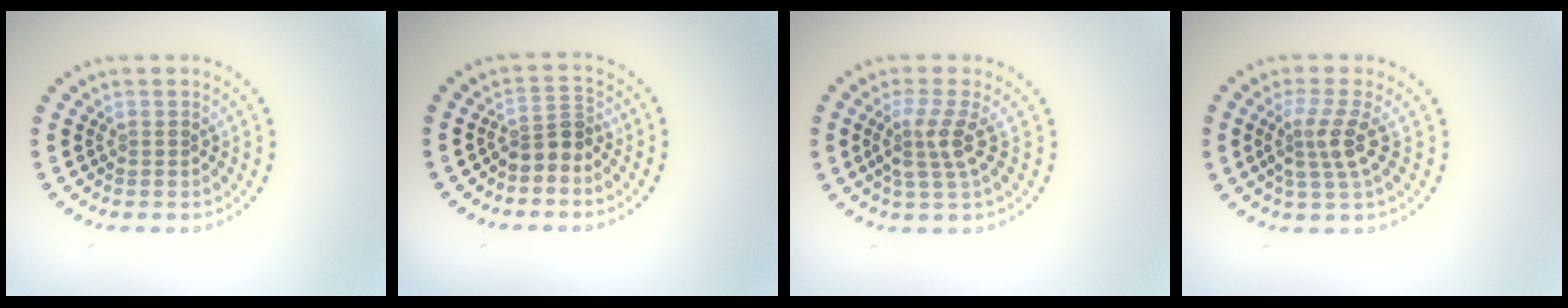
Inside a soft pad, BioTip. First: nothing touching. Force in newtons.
{"total": 2.3, "press": 1.8, "slide": 1.5}
{"total": 2.7, "press": 2.0, "slide": 1.8}
{"total": 3.0, "press": 2.3, "slide": 1.8}